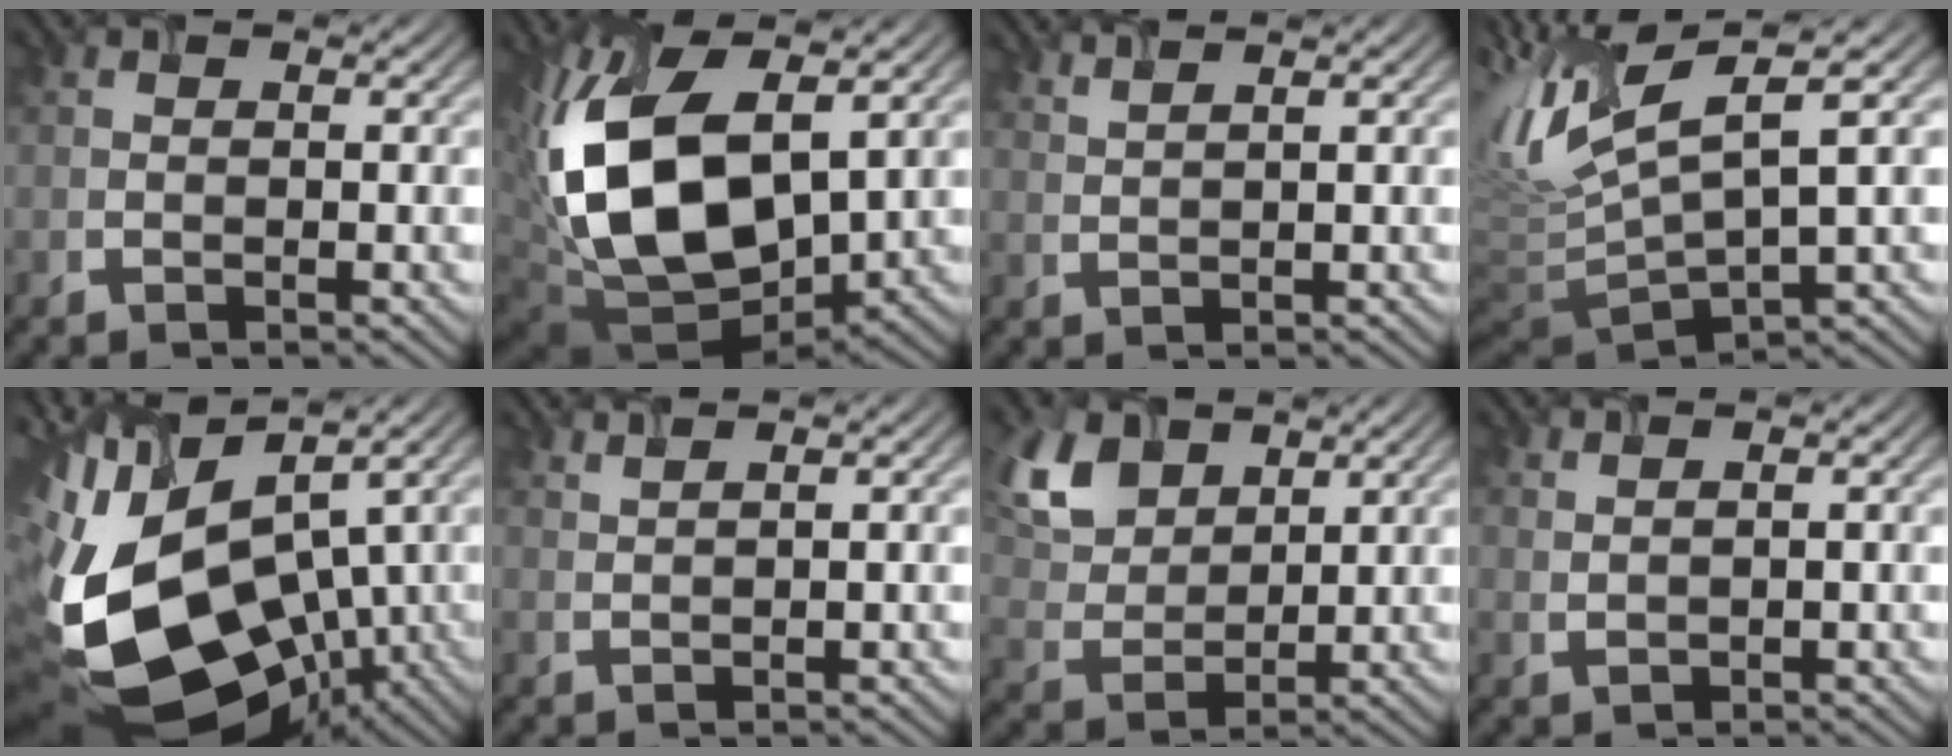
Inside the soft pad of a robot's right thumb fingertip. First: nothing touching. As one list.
[{"total": 17.9, "force": [1.1, 9.6, 15.0], "torque": [-0.338, -0.011, 0.023]}, {"total": 2.0, "force": [1.7, -0.3, 0.9], "torque": [-0.014, 0.011, 0.035]}, {"total": 13.0, "force": [2.6, 4.1, 12.0], "torque": [-0.280, 0.014, 0.065]}, {"total": 17.4, "force": [-2.6, 9.9, 14.1], "torque": [-0.298, -0.021, -0.026]}, {"total": 1.7, "force": [1.5, -0.4, 0.7], "torque": [-0.012, 0.010, 0.031]}, {"total": 8.8, "force": [5.2, 5.2, 4.9], "torque": [-0.151, 0.017, 0.107]}, {"total": 1.1, "force": [0.9, -0.5, 0.3], "torque": [-0.010, 0.004, 0.032]}]